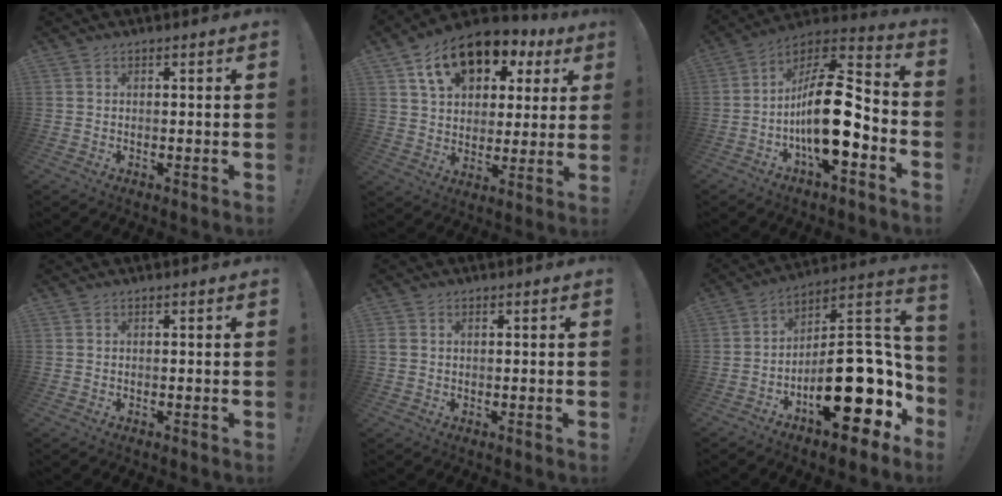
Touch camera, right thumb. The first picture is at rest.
{"total": 16.4, "force": [9.0, 10.3, 9.0], "torque": [-0.133, -0.046, 0.161]}
{"total": 20.4, "force": [-4.2, 7.4, 18.5], "torque": [-0.333, 0.021, -0.069]}
{"total": 0.0}
{"total": 1.1, "force": [0.4, 0.9, 0.5], "torque": [-0.012, 0.003, 0.008]}
{"total": 25.5, "force": [-7.9, 11.9, 21.2], "torque": [-0.292, 0.055, -0.104]}